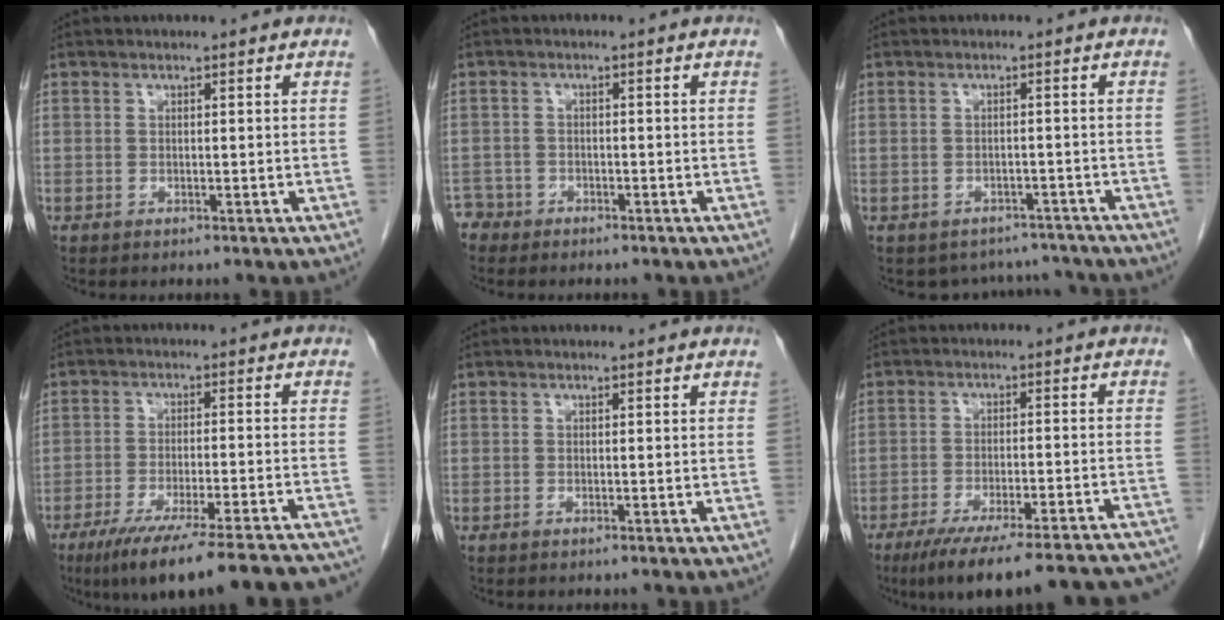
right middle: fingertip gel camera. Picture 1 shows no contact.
{"total": 2.6, "force": [-2.2, 1.3, -0.6], "torque": [0.006, 0.004, -0.044]}
{"total": 6.3, "force": [-5.7, 2.7, -0.1], "torque": [0.011, 0.018, -0.066]}
{"total": 23.3, "force": [-20.3, 1.5, 11.4], "torque": [-0.105, -0.032, -0.274]}
{"total": 0.0}
{"total": 25.0, "force": [-22.2, 2.2, 11.2], "torque": [-0.108, -0.022, -0.291]}